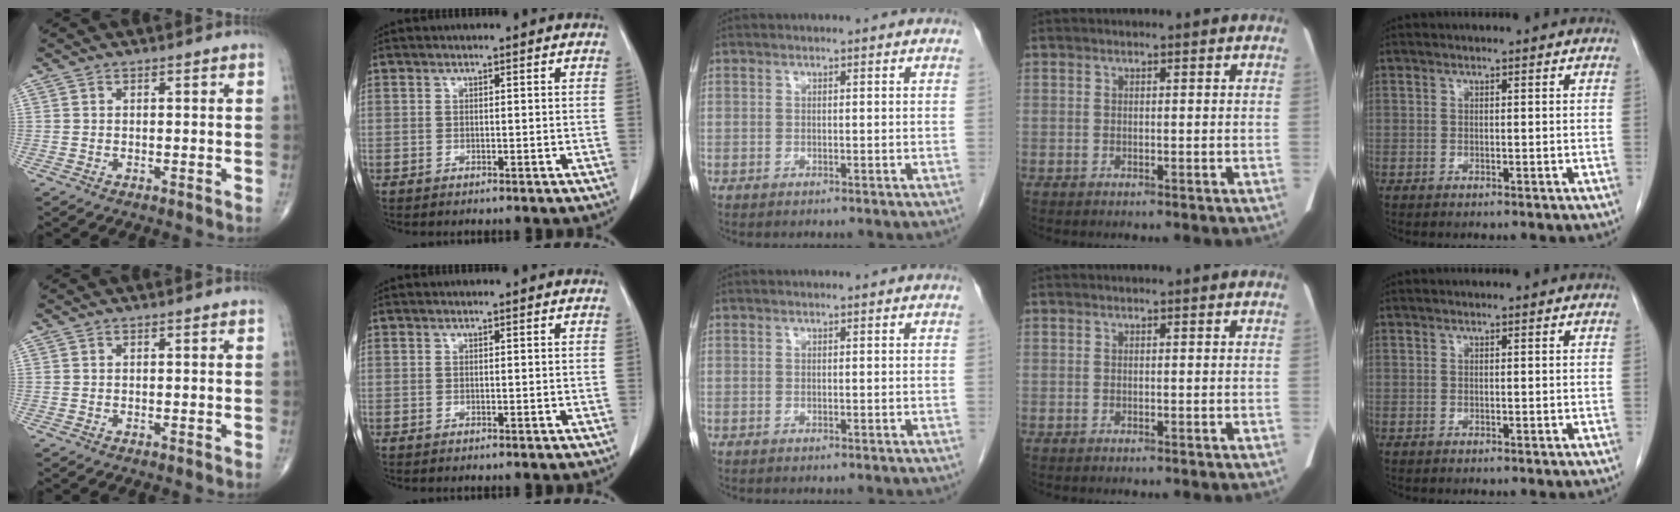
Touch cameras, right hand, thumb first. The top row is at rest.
{}